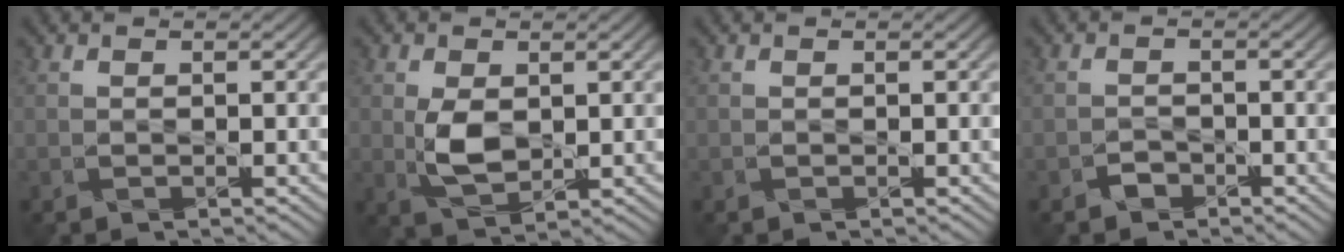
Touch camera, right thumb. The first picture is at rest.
{"total": 3.9, "force": [0.3, 2.3, 3.2], "torque": [-0.071, -0.004, 0.008]}
{"total": 0.0}
{"total": 1.4, "force": [-1.3, 0.6, -0.1], "torque": [0.005, 0.002, -0.030]}